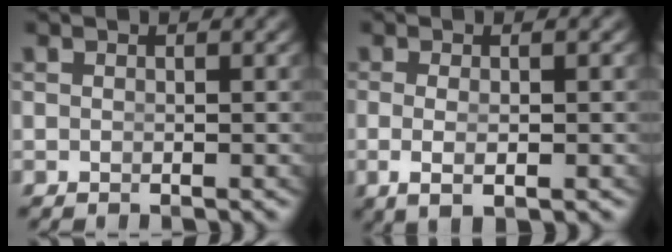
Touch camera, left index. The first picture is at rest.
{"total": 2.8, "force": [-0.8, 0.4, 2.6], "torque": [-0.058, -0.014, 0.001]}